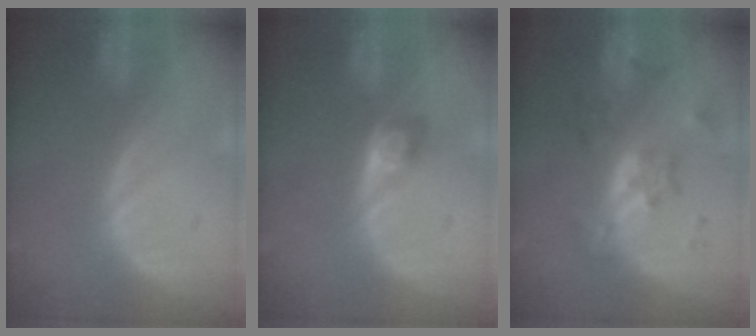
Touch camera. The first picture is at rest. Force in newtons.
{"total": 2.4, "press": 2.4, "slide": 0.4}
{"total": 7.1, "press": 6.5, "slide": 2.9}